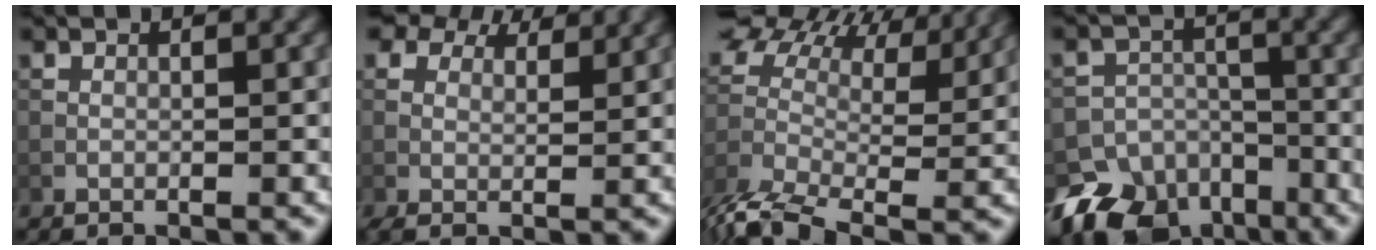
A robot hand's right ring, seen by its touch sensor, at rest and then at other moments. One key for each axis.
{"total": 6.7, "fx": 4.9, "fy": 3.4, "fz": 3.1, "tx": -0.066, "ty": 0.007, "tz": 0.071}
{"total": 9.6, "fx": 0.5, "fy": 5.6, "fz": 7.8, "tx": -0.189, "ty": 0.002, "tz": 0.008}
{"total": 15.3, "fx": -10.9, "fy": 10.1, "fz": 3.6, "tx": -0.078, "ty": -0.053, "tz": -0.171}